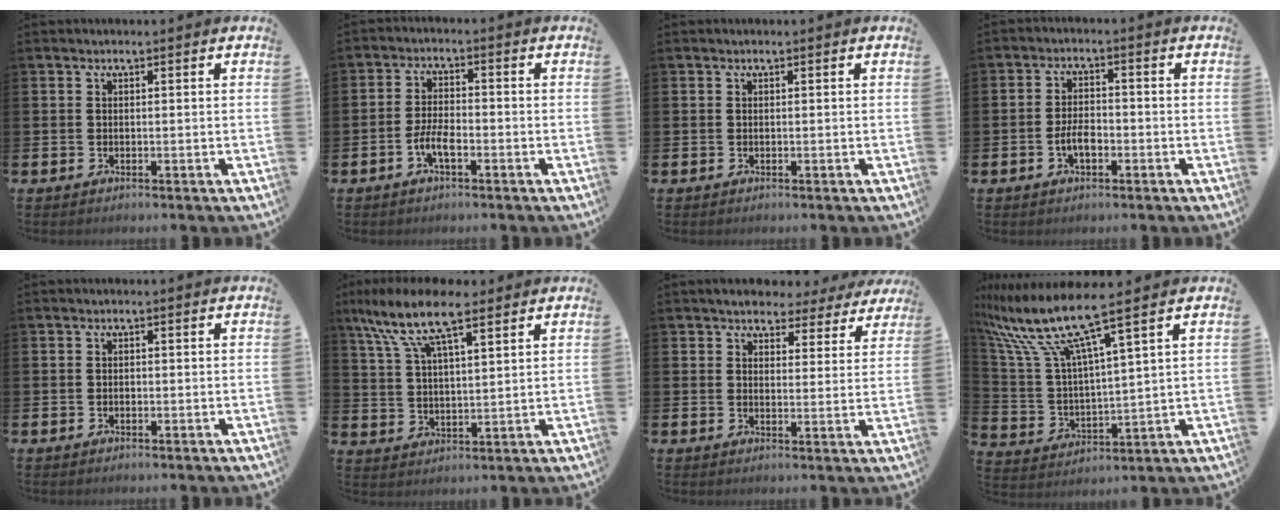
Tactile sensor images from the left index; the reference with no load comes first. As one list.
[{"total": 3.7, "force": [-1.6, 1.3, 3.0], "torque": [-0.064, 0.007, -0.031]}, {"total": 0.0}, {"total": 3.4, "force": [-1.2, 1.8, 2.7], "torque": [-0.047, 0.006, -0.023]}, {"total": 0.5, "force": [-0.3, 0.4, 0.2], "torque": [-0.010, 0.005, -0.007]}, {"total": 10.1, "force": [7.7, 2.9, 5.9], "torque": [-0.131, -0.018, 0.138]}, {"total": 4.5, "force": [4.1, 1.8, 0.4], "torque": [-0.015, -0.024, 0.070]}, {"total": 10.5, "force": [8.2, 0.7, 6.5], "torque": [-0.161, -0.046, 0.134]}]